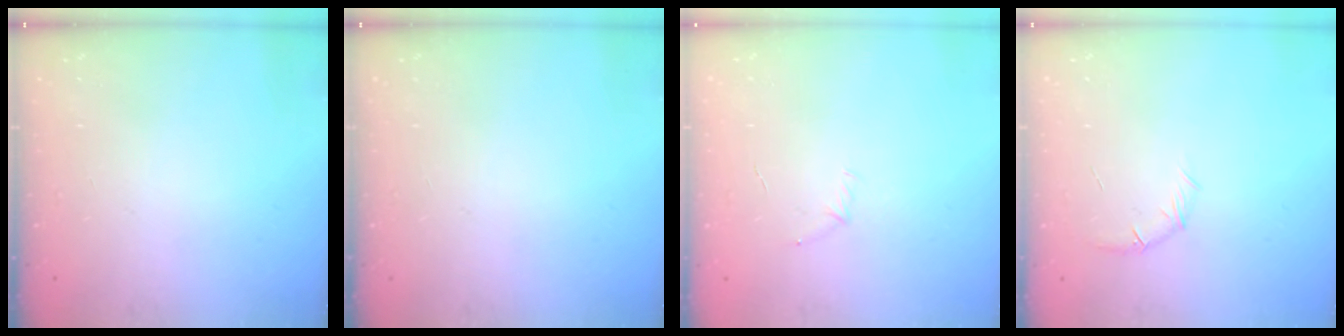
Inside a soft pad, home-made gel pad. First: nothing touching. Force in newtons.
{"total": 0.0}
{"total": 4.2, "press": 4.0, "slide": 1.1}
{"total": 6.3, "press": 6.1, "slide": 1.5}